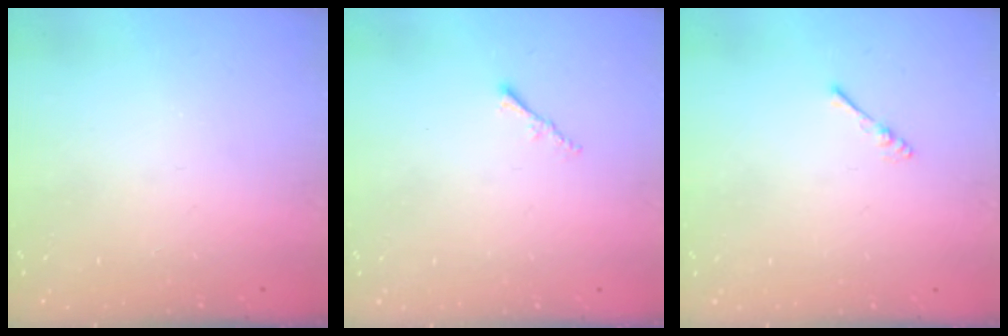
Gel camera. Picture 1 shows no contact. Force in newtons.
{"total": 1.2, "press": 1.1, "slide": 0.4}
{"total": 2.2, "press": 2.2, "slide": 0.4}